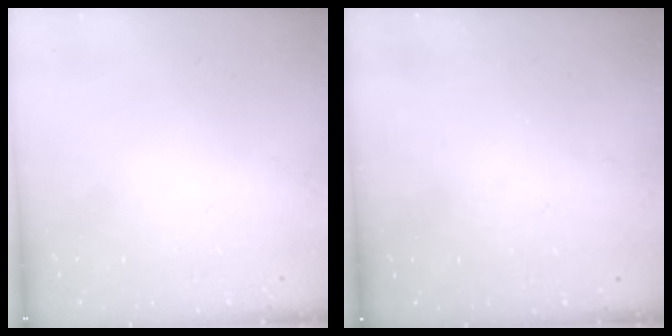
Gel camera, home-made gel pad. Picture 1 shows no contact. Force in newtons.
{"total": 3.2, "press": 3.2, "slide": 0.1}